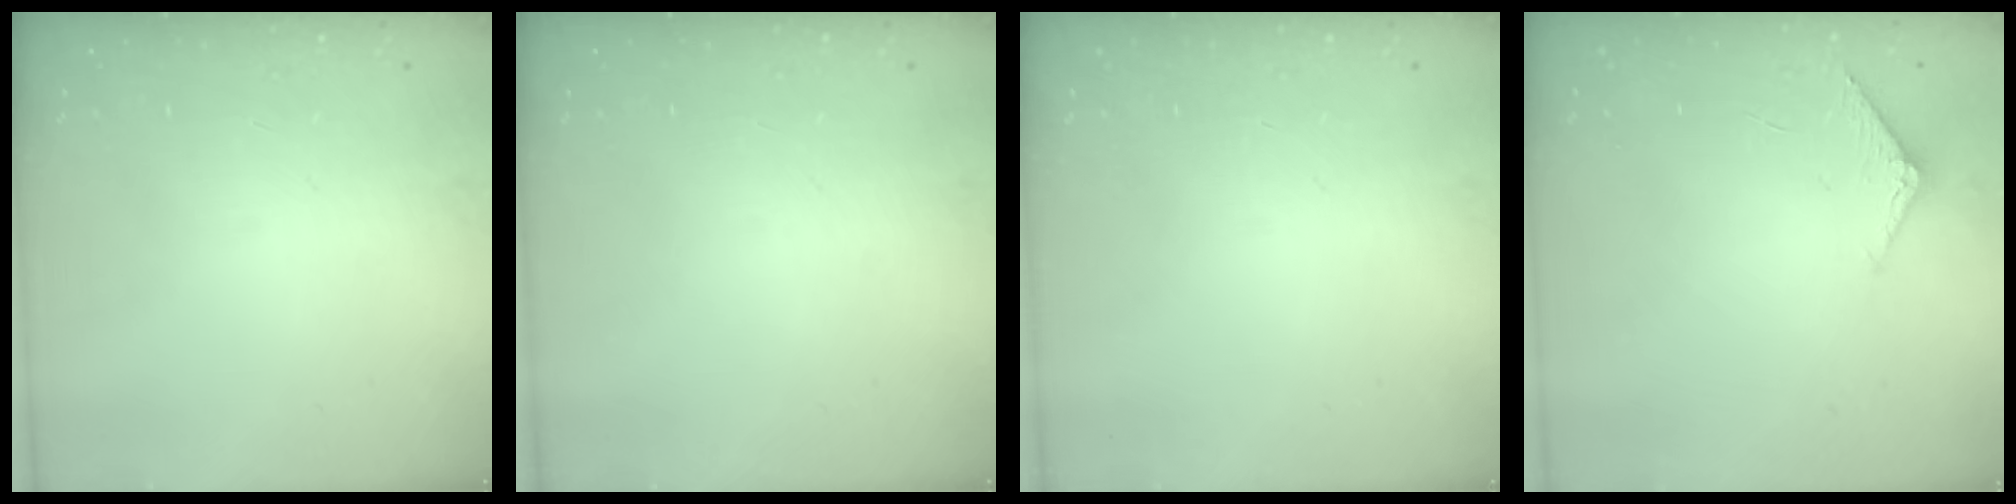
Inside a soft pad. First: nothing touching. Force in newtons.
{"total": 0.0}
{"total": 0.0}
{"total": 5.0, "press": 4.9, "slide": 0.5}